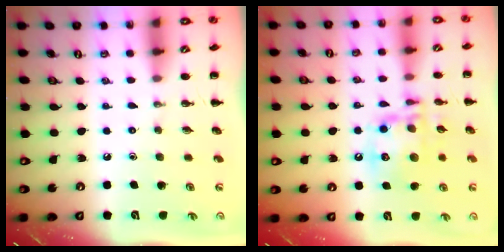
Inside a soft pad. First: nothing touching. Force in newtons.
{"total": 13.7, "press": 13.5, "slide": 2.3}